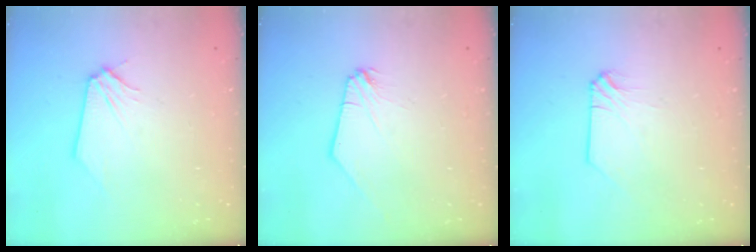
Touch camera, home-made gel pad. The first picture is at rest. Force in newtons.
{"total": 0.0}
{"total": 0.0}